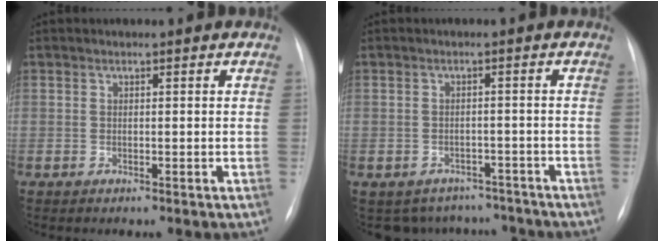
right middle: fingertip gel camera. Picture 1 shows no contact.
{"total": 7.2, "force": [-6.3, 3.5, -0.1], "torque": [0.007, 0.017, -0.072]}